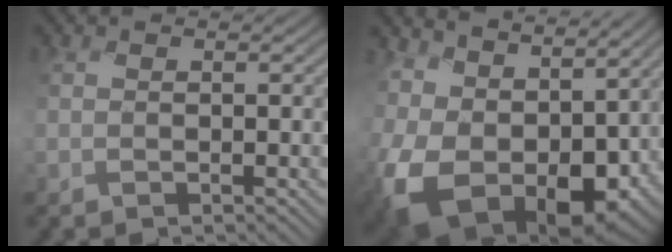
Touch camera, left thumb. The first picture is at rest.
{"total": 16.4, "force": [-1.6, 11.3, 11.8], "torque": [-0.247, -0.027, 0.002]}